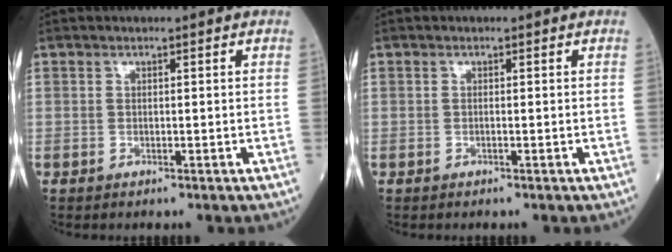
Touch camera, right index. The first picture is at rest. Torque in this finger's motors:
{"motor_torque": [0.12, -0.01, -0.03, -0.01]}